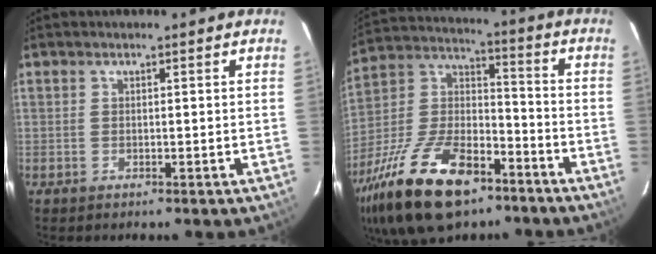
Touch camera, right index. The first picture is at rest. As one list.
[{"total": 24.7, "force": [-14.9, 11.6, 15.8], "torque": [-0.330, -0.012, -0.258]}]